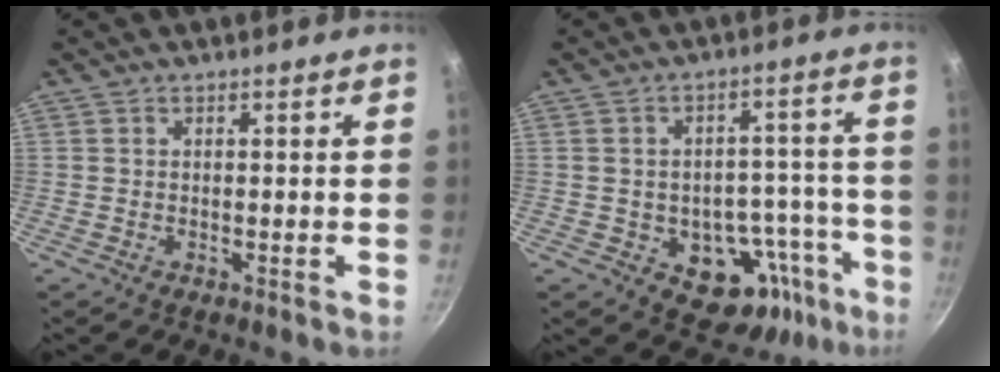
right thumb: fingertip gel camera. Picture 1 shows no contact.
{"total": 14.0, "force": [-6.8, 8.9, 8.4], "torque": [-0.070, 0.058, -0.083]}